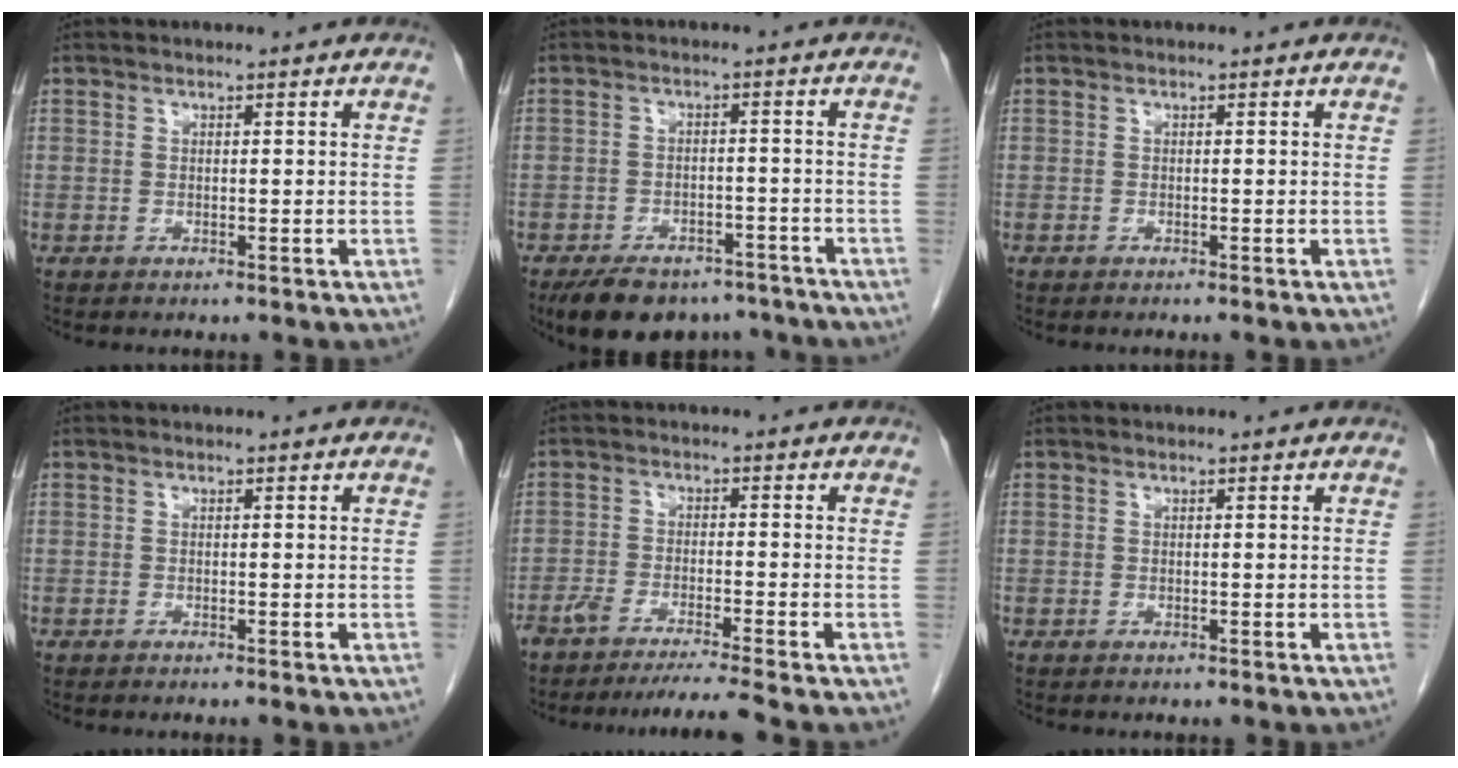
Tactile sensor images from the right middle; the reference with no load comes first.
{"total": 11.7, "force": [-9.3, 5.6, 4.4], "torque": [-0.067, 0.001, -0.129]}
{"total": 0.0}
{"total": 0.0}
{"total": 7.7, "force": [-6.7, -1.5, 3.5], "torque": [-0.039, -0.019, -0.108]}
{"total": 0.0}